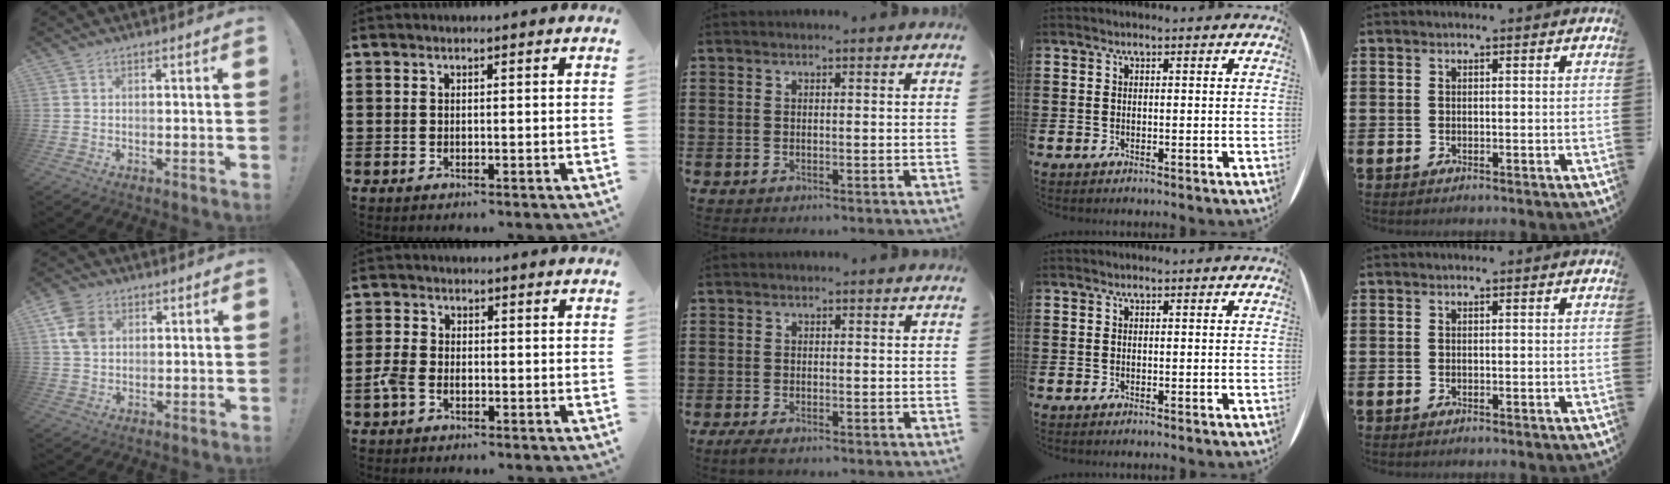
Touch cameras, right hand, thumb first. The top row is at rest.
{"thumb": {"total": 8.3, "force": [2.6, 6.3, 4.8], "torque": [-0.087, 0.004, 0.051]}, "index": {"total": 3.0, "force": [-1.2, 2.0, 1.9], "torque": [-0.058, -0.005, -0.029]}, "middle": {"total": 1.2, "force": [-0.8, 0.3, 0.8], "torque": [-0.022, -0.006, -0.018]}}